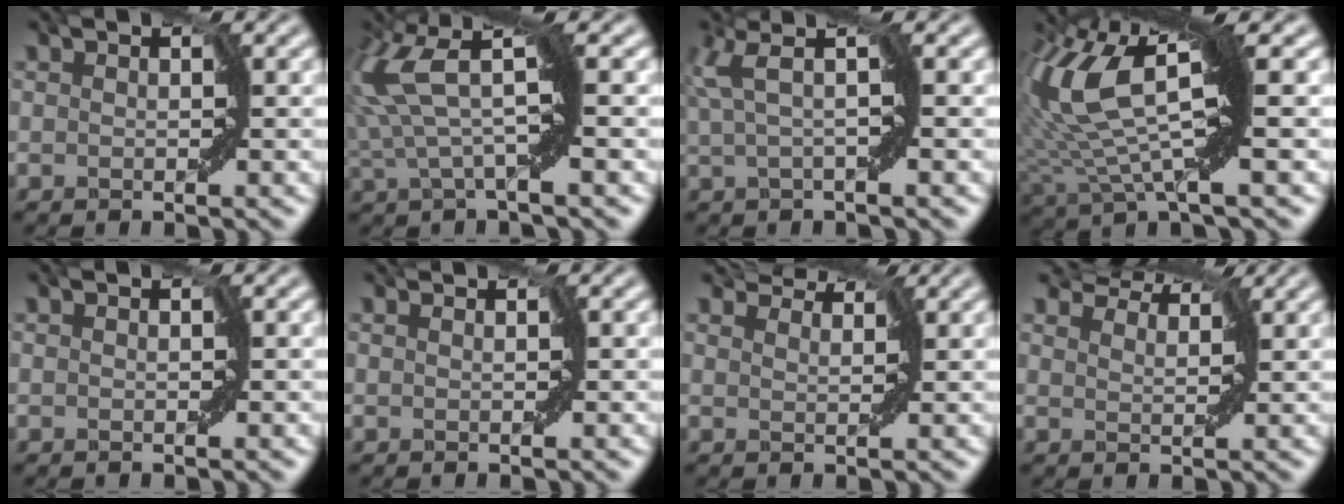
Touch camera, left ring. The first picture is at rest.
{"total": 5.5, "force": [1.1, 1.3, 5.2], "torque": [-0.122, 0.004, 0.014]}
{"total": 2.9, "force": [1.0, -0.1, 2.7], "torque": [-0.053, 0.012, 0.015]}
{"total": 8.7, "force": [2.7, 2.6, 7.8], "torque": [-0.182, -0.003, 0.050]}
{"total": 0.0}
{"total": 0.0}
{"total": 2.1, "force": [1.9, 0.7, 0.6], "torque": [-0.012, 0.003, 0.022]}
{"total": 3.8, "force": [3.7, 0.6, 0.9], "torque": [-0.020, 0.011, 0.050]}